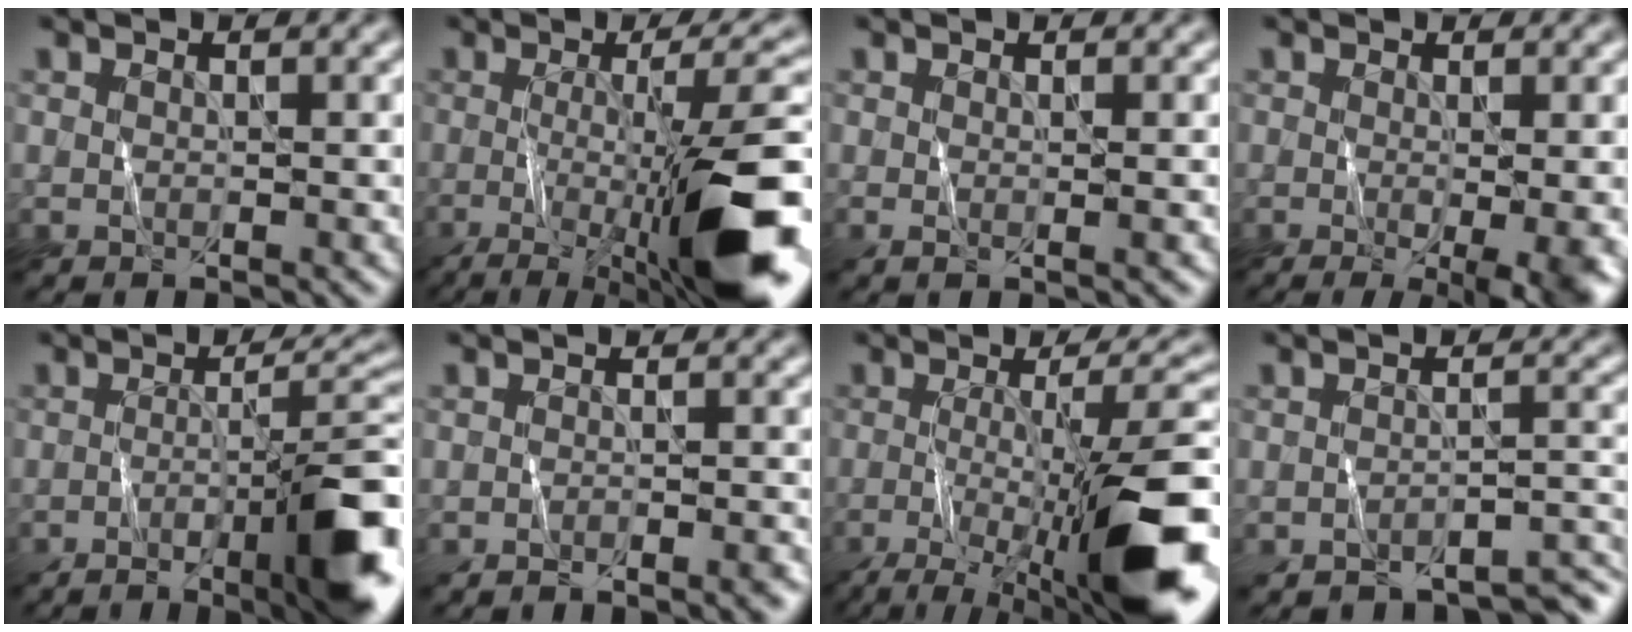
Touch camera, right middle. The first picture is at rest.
{"total": 11.7, "force": [-2.6, 2.5, 11.1], "torque": [-0.142, 0.001, -0.039]}
{"total": 0.8, "force": [0.1, 0.1, 0.8], "torque": [-0.003, 0.002, -0.001]}
{"total": 5.3, "force": [-1.0, 1.3, 5.0], "torque": [-0.056, -0.012, -0.004]}
{"total": 9.8, "force": [-3.9, 1.9, 8.8], "torque": [-0.100, 0.012, -0.059]}
{"total": 1.7, "force": [-1.6, 0.1, 0.7], "torque": [0.004, -0.001, -0.031]}
{"total": 11.2, "force": [-3.5, 2.6, 10.3], "torque": [-0.148, 0.000, -0.059]}
{"total": 4.6, "force": [-4.3, 0.6, 1.4], "torque": [-0.010, -0.005, -0.056]}